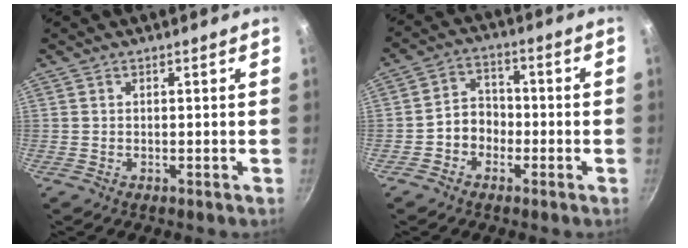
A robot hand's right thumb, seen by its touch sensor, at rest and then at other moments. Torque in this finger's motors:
{"motor_torque": [0.17, -0.11, -0.03, 0.02, 0.01]}